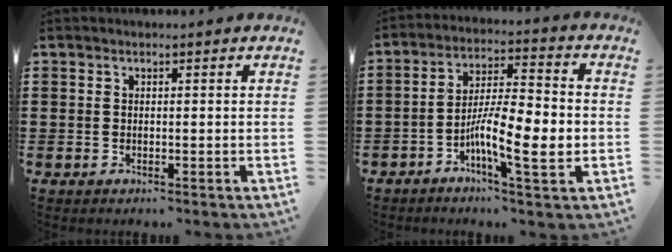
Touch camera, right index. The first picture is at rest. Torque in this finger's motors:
{"motor_torque": [1.98, -0.16, 0.55, 0.10]}